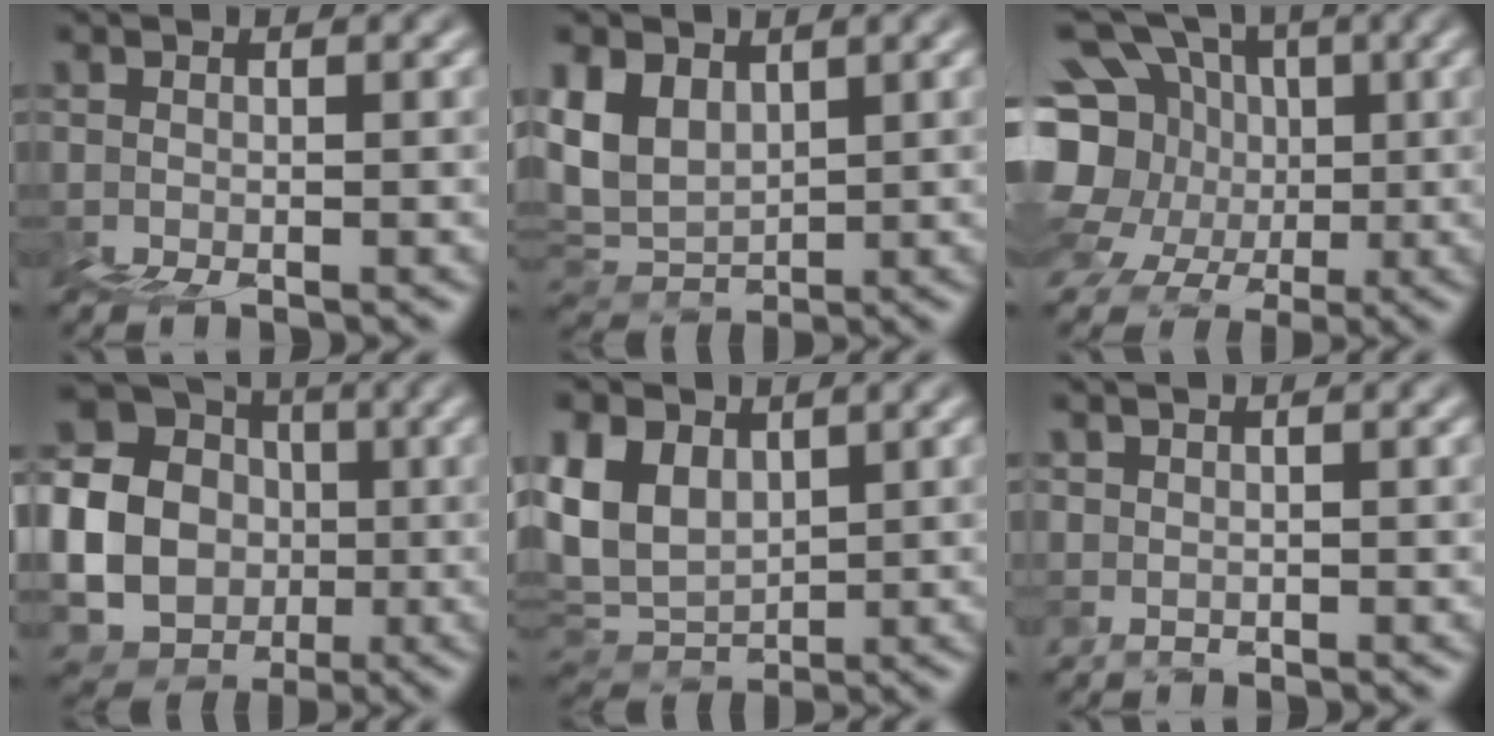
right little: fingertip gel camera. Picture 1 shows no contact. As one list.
[{"total": 4.5, "force": [3.3, 2.6, 1.7], "torque": [-0.048, 0.007, 0.068]}, {"total": 13.8, "force": [2.7, 11.9, 6.4], "torque": [-0.168, 0.029, 0.040]}, {"total": 22.0, "force": [0.3, 21.1, 6.1], "torque": [-0.142, 0.003, -0.043]}, {"total": 5.9, "force": [3.5, 3.9, 2.8], "torque": [-0.086, 0.022, 0.070]}, {"total": 1.1, "force": [0.8, 0.2, -0.7], "torque": [0.026, 0.004, 0.021]}]